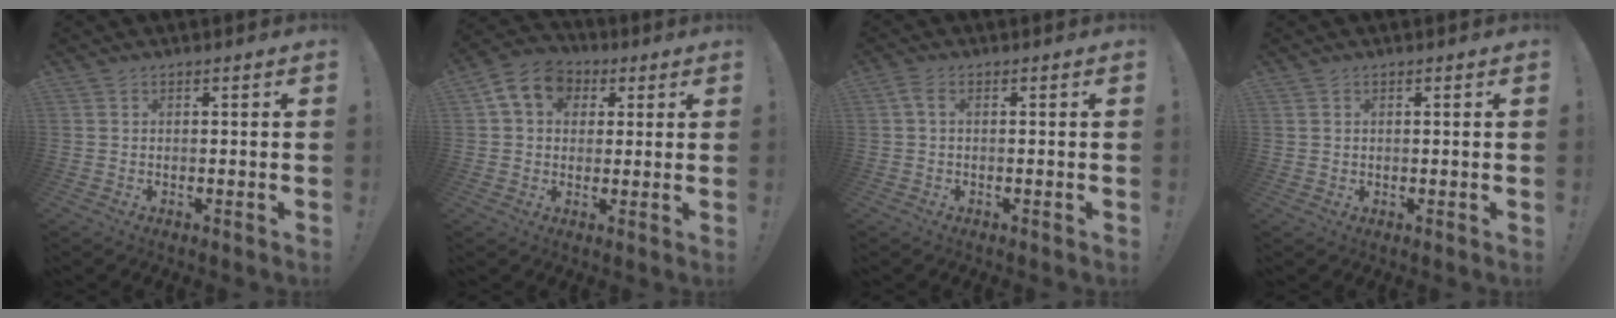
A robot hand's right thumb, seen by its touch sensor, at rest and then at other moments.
{"total": 10.7, "force": [3.5, 8.7, 5.3], "torque": [-0.077, 0.000, 0.070]}
{"total": 1.9, "force": [0.2, 0.9, 1.7], "torque": [-0.037, 0.006, 0.005]}
{"total": 0.9, "force": [0.5, 0.8, -0.1], "torque": [0.008, -0.001, 0.008]}